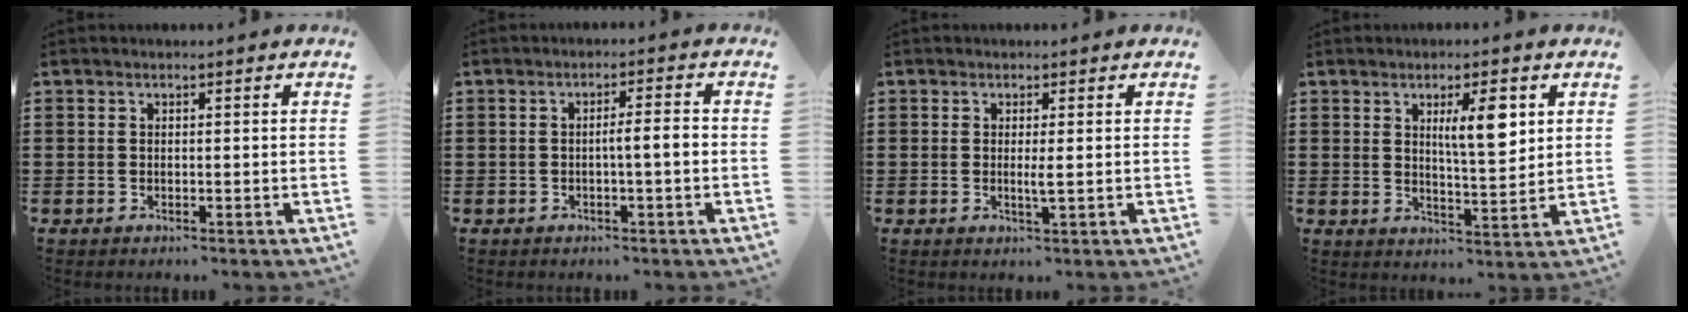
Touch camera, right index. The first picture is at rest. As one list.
[{"total": 3.0, "force": [-0.6, 0.2, 2.9], "torque": [-0.051, 0.000, -0.012]}, {"total": 1.6, "force": [-0.1, 0.0, 1.6], "torque": [-0.030, -0.004, -0.003]}, {"total": 6.8, "force": [2.6, 1.9, 6.0], "torque": [-0.099, -0.002, 0.037]}]